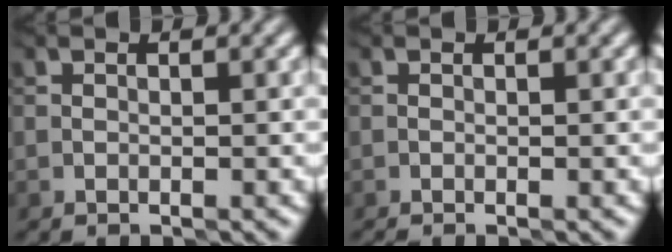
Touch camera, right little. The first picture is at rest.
{"total": 0.6, "force": [-0.6, 0.0, 0.0], "torque": [-0.003, -0.005, -0.016]}